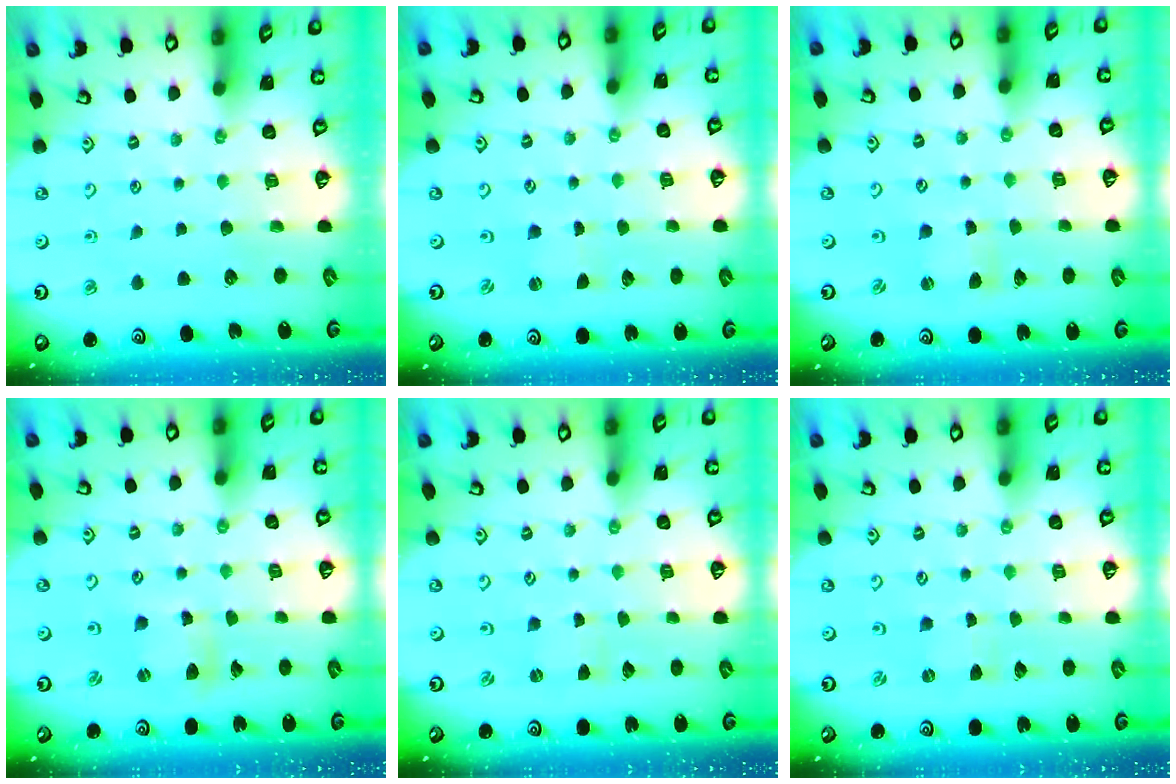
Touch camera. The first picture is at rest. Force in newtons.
{"total": 0.0}
{"total": 1.6, "press": 1.5, "slide": 0.4}
{"total": 4.0, "press": 4.0, "slide": 0.5}
{"total": 0.7, "press": 0.7, "slide": 0.0}
{"total": 0.0}